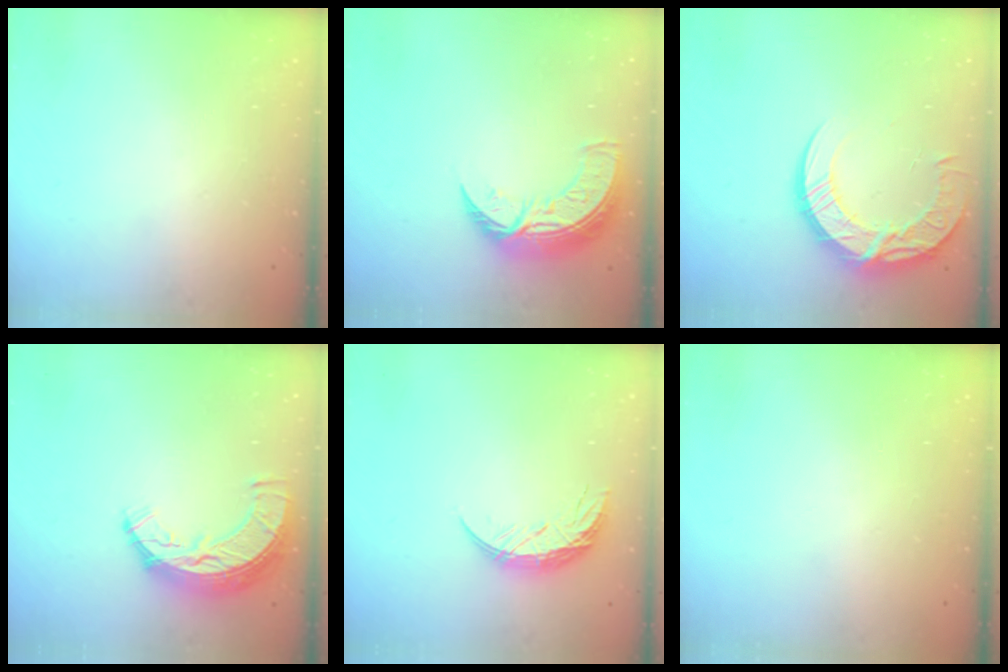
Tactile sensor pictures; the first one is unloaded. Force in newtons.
{"total": 11.0, "press": 10.9, "slide": 0.8}
{"total": 18.4, "press": 18.4, "slide": 1.0}
{"total": 9.6, "press": 9.6, "slide": 0.8}
{"total": 8.2, "press": 8.2, "slide": 0.8}
{"total": 0.0}